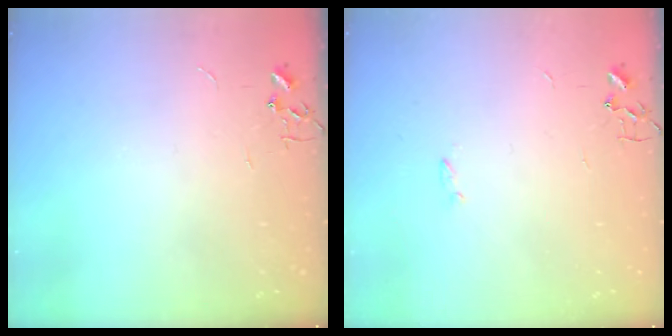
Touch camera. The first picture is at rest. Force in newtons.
{"total": 1.2, "press": 1.1, "slide": 0.3}